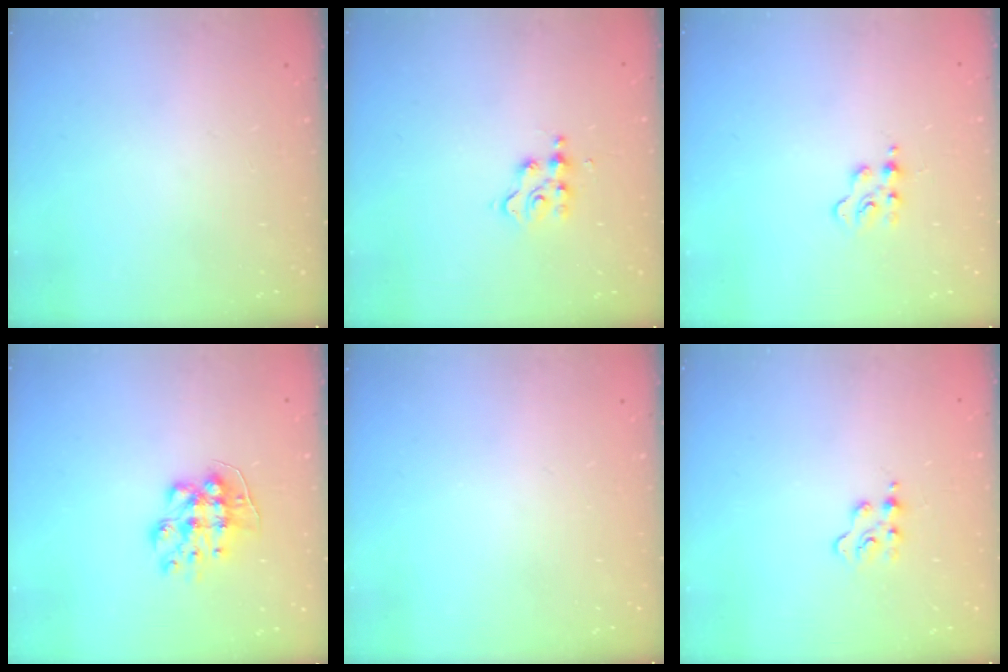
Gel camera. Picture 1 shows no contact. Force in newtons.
{"total": 3.3, "press": 3.3, "slide": 0.2}
{"total": 2.8, "press": 2.8, "slide": 0.3}
{"total": 9.3, "press": 9.3, "slide": 0.3}
{"total": 0.0}
{"total": 3.1, "press": 3.0, "slide": 0.4}